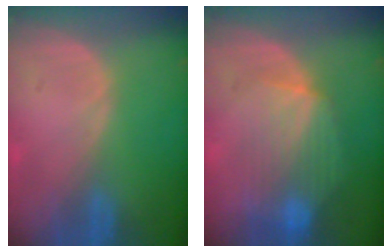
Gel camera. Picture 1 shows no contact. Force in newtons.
{"total": 8.9, "press": 8.0, "slide": 3.9}